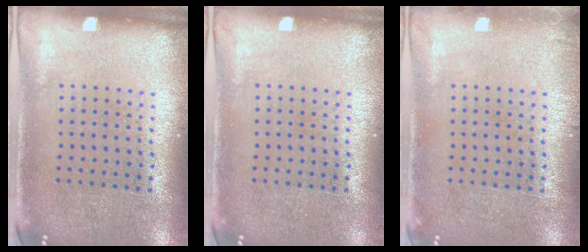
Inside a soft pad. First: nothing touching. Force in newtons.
{"total": 0.0}
{"total": 0.6, "press": 0.6, "slide": 0.1}